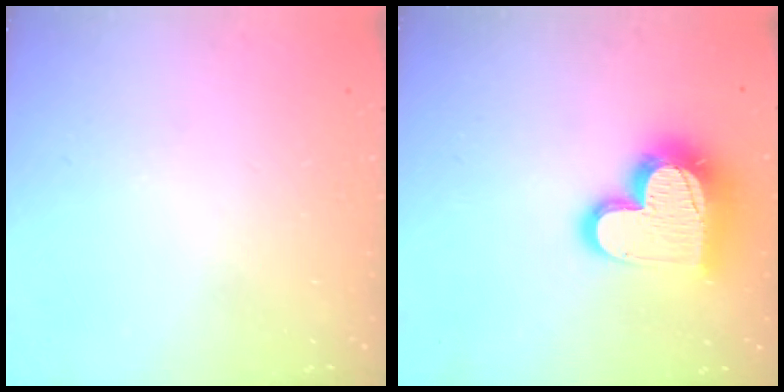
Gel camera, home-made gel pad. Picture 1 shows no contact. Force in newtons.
{"total": 18.6, "press": 18.6, "slide": 1.3}